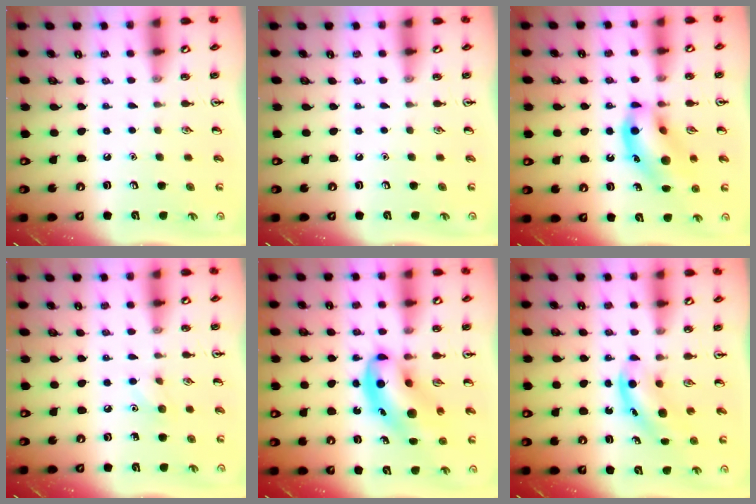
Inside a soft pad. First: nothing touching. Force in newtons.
{"total": 0.0}
{"total": 15.1, "press": 14.7, "slide": 3.5}
{"total": 5.1, "press": 4.9, "slide": 1.4}
{"total": 11.7, "press": 11.2, "slide": 3.2}
{"total": 5.2, "press": 5.1, "slide": 0.9}